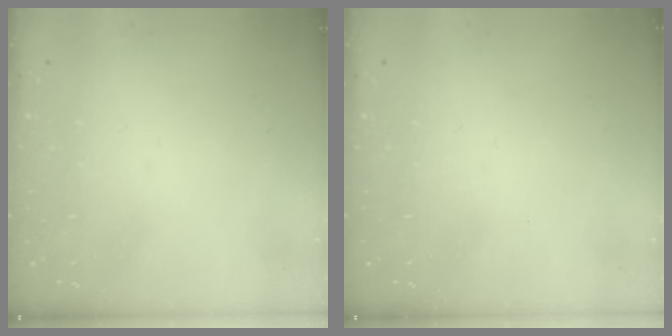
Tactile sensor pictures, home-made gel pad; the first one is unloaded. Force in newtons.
{"total": 0.0}